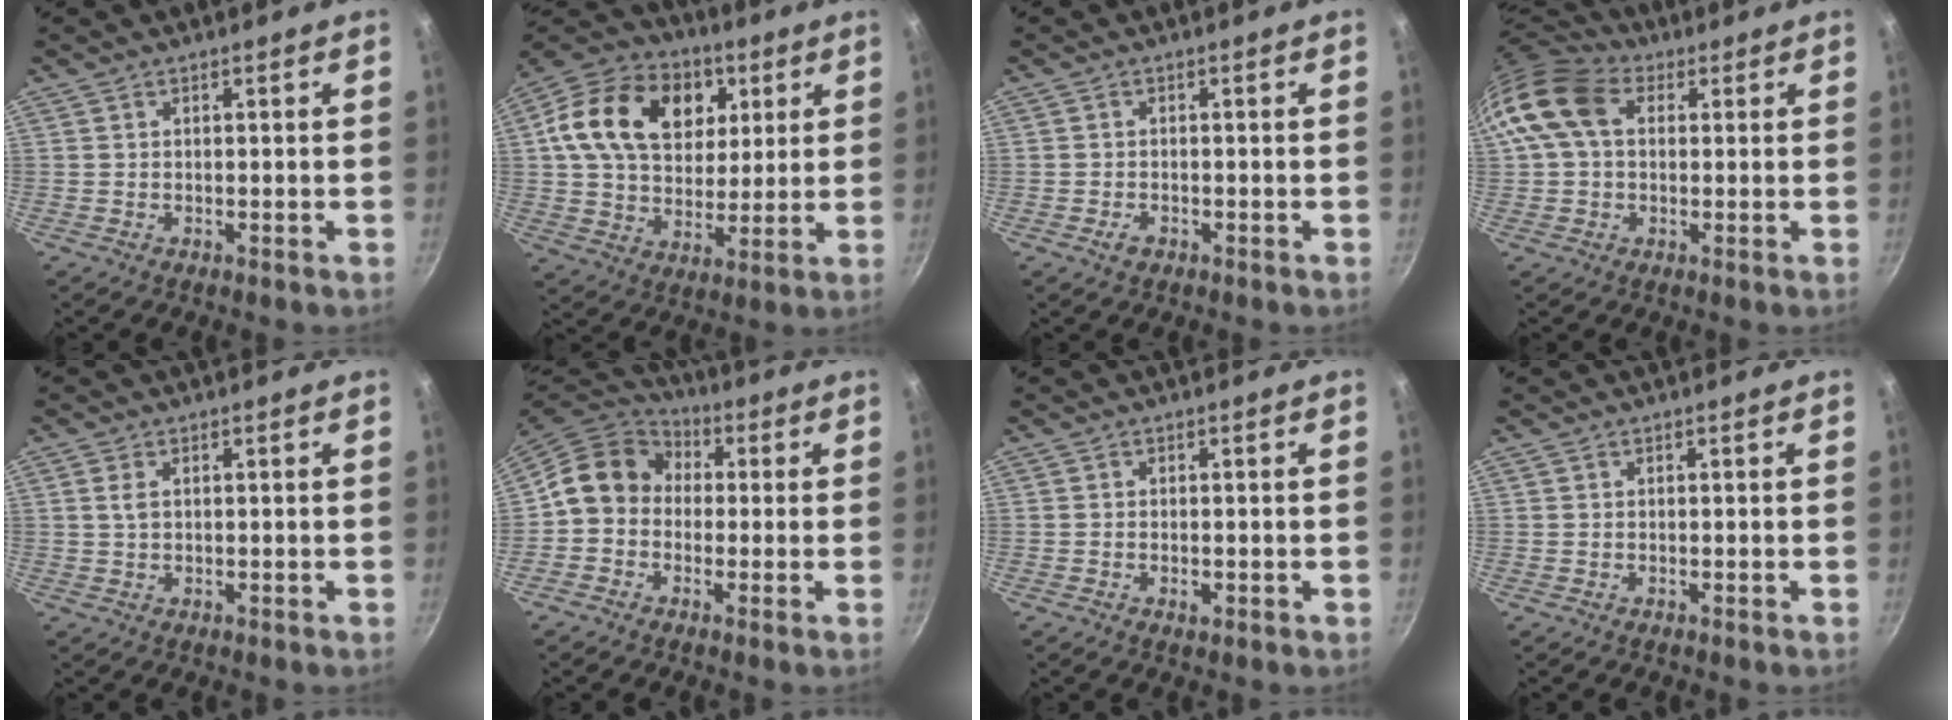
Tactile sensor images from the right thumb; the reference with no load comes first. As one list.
[{"total": 23.0, "force": [6.9, 16.7, 14.2], "torque": [-0.222, 0.004, 0.110]}, {"total": 1.9, "force": [-1.0, 1.3, 1.1], "torque": [-0.018, 0.007, -0.018]}, {"total": 13.3, "force": [2.9, 9.4, 8.9], "torque": [-0.162, 0.025, 0.035]}, {"total": 2.0, "force": [0.6, 1.2, 1.5], "torque": [-0.029, 0.000, 0.011]}, {"total": 11.3, "force": [0.5, 9.7, 5.7], "torque": [-0.067, 0.032, -0.018]}, {"total": 1.4, "force": [-0.4, 0.8, 1.1], "torque": [-0.017, -0.001, -0.007]}, {"total": 0.0}]